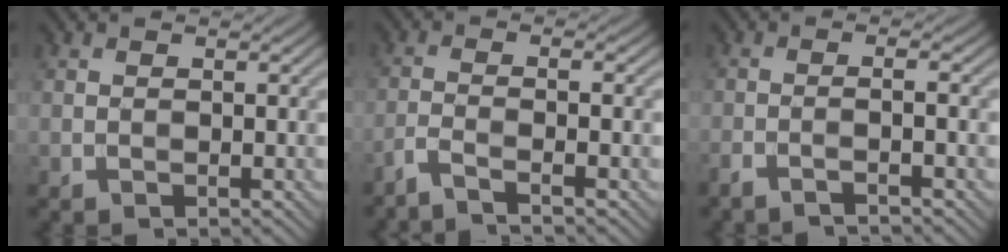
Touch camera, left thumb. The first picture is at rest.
{"total": 3.4, "force": [-2.3, 0.4, 2.5], "torque": [-0.037, -0.001, -0.065]}
{"total": 2.8, "force": [-1.7, 0.2, 2.2], "torque": [-0.028, 0.005, -0.049]}